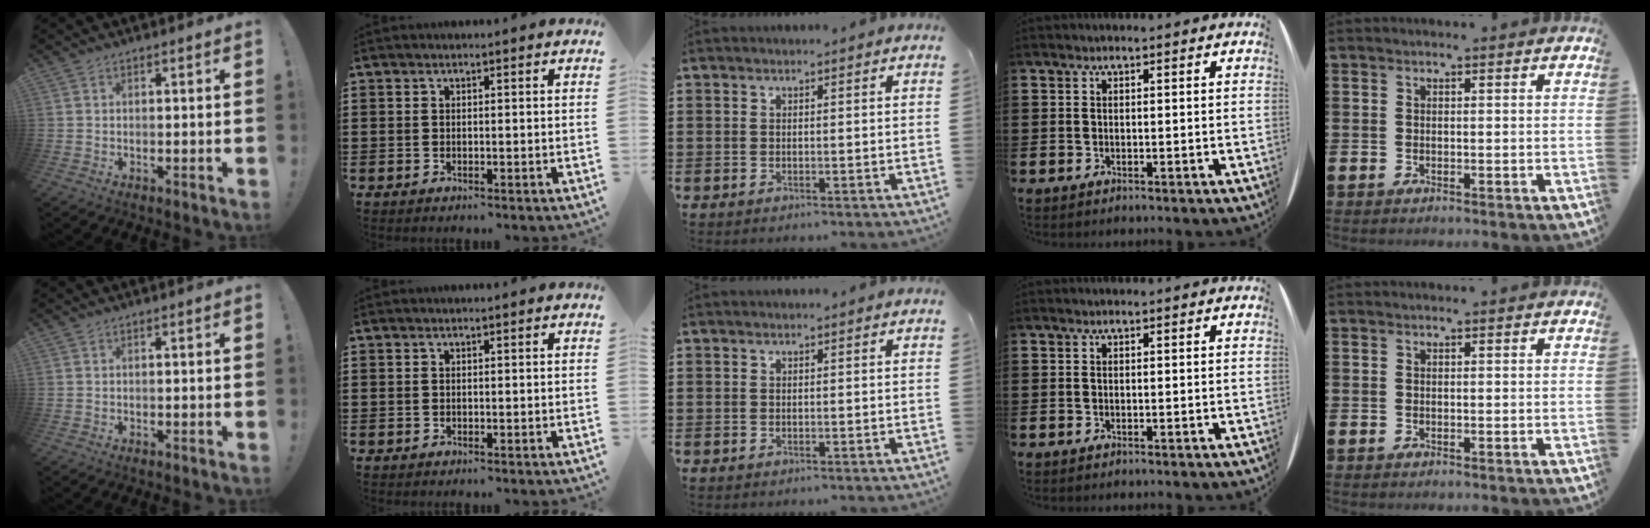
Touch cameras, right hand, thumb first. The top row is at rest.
{}